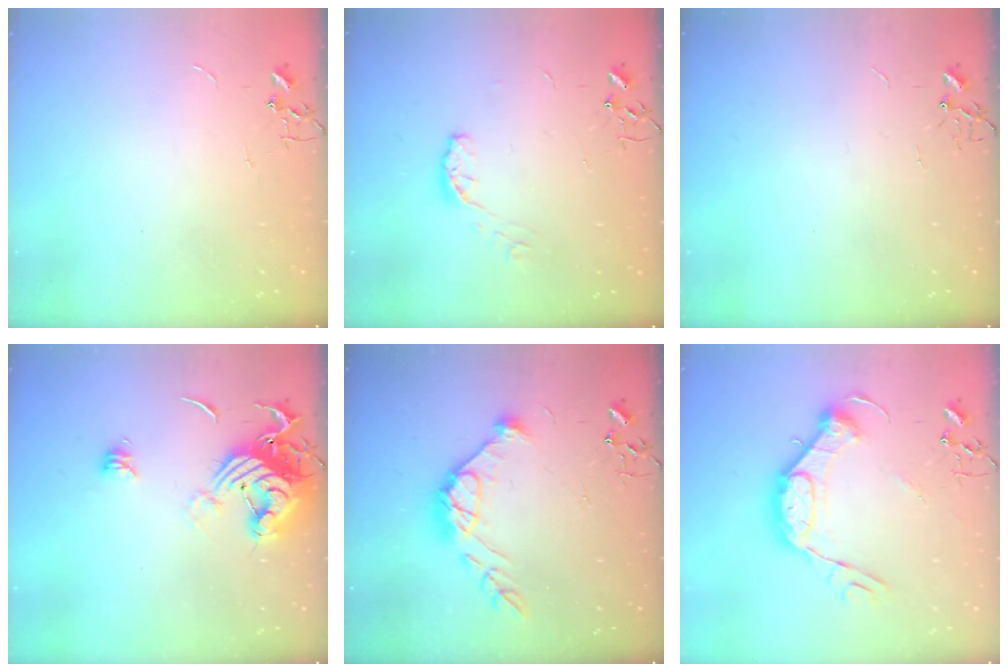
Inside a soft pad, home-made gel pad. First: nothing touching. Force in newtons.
{"total": 6.5, "press": 6.5, "slide": 0.5}
{"total": 0.0}
{"total": 14.8, "press": 14.7, "slide": 1.4}
{"total": 13.9, "press": 13.9, "slide": 0.9}
{"total": 15.0, "press": 14.9, "slide": 0.6}